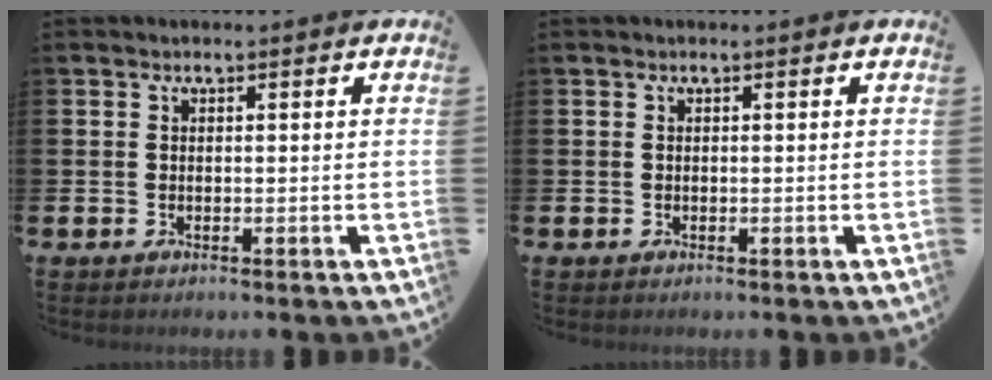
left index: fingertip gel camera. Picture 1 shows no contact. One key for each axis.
{"total": 0.0}